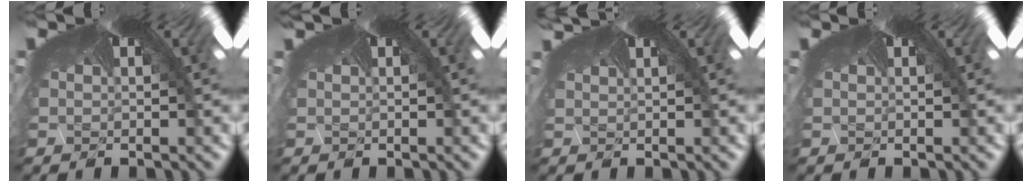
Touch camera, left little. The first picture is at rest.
{"total": 0.5, "force": [0.0, -0.3, -0.4], "torque": [0.009, -0.005, 0.001]}
{"total": 0.9, "force": [0.6, 0.5, 0.4], "torque": [-0.026, 0.002, 0.011]}
{"total": 0.0}